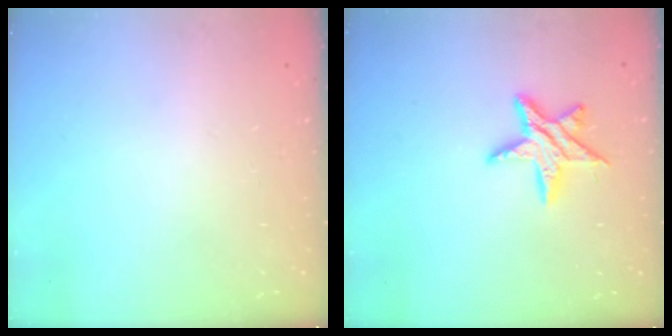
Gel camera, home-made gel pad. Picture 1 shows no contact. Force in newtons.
{"total": 10.6, "press": 10.6, "slide": 0.5}